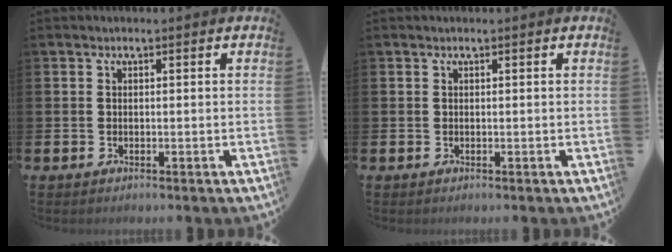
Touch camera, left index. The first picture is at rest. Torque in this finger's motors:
{"motor_torque": [0.18, -0.07, -0.01, -0.01]}